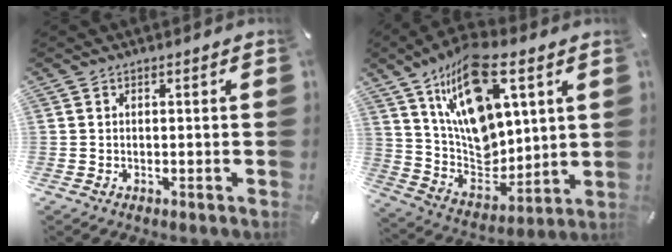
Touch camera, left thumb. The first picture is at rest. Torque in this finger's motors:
{"motor_torque": [2.52, 2.49, 1.31, 0.18, 0.32]}